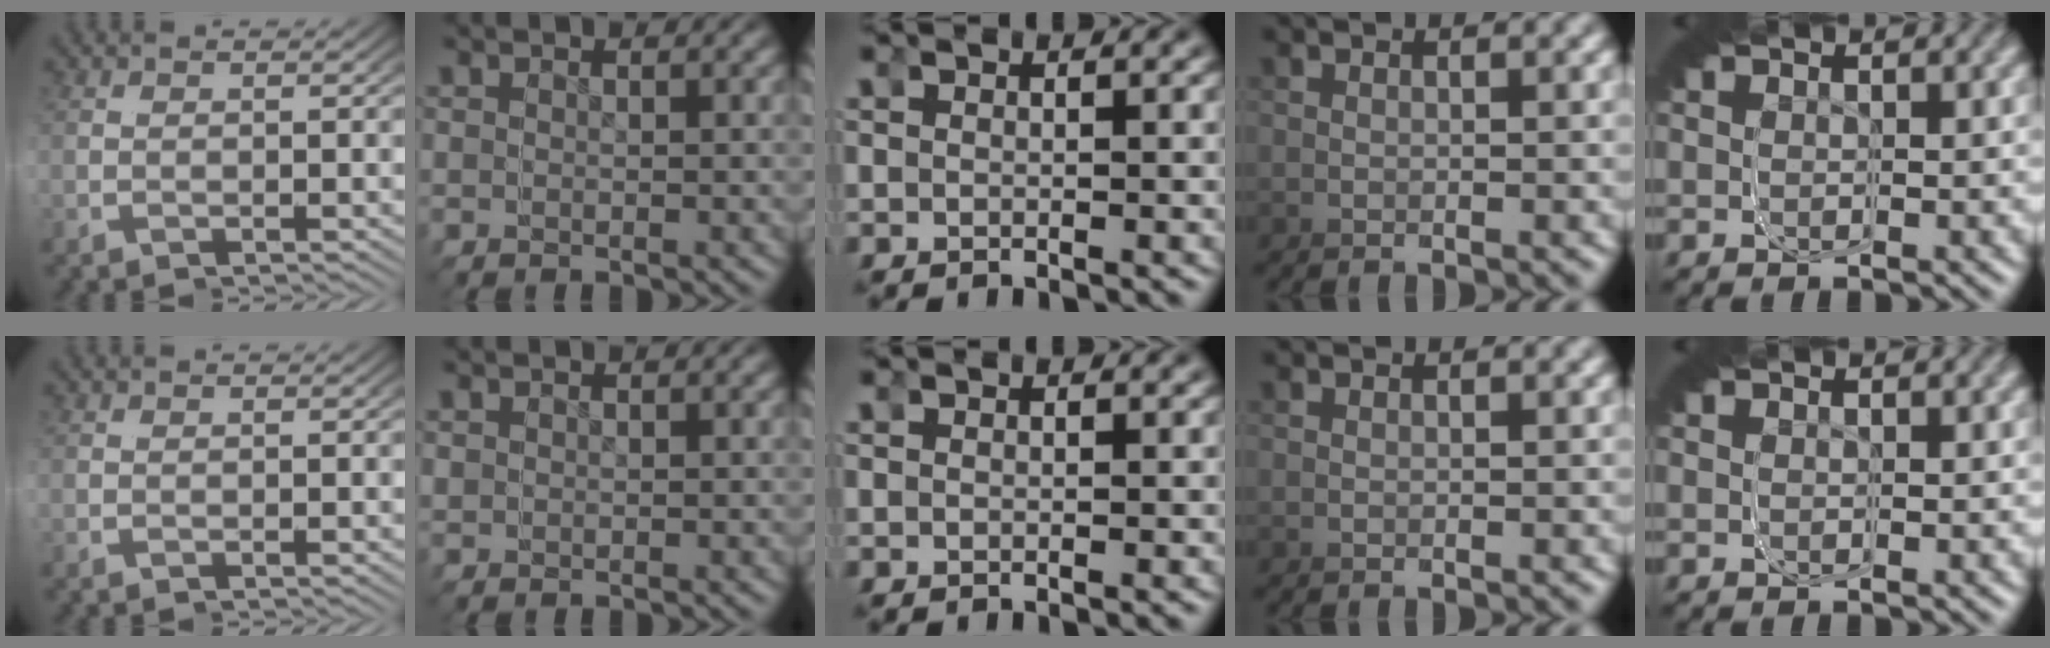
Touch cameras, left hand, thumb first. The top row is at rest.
{"index": {"total": 0.7, "force": [0.0, 0.7, -0.1], "torque": [0.004, -0.003, 0.001]}}